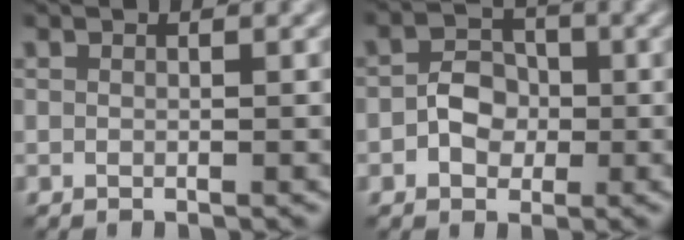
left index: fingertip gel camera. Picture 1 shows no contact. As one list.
[{"total": 3.0, "force": [-0.7, 2.4, 1.7], "torque": [-0.024, 0.003, -0.016]}]